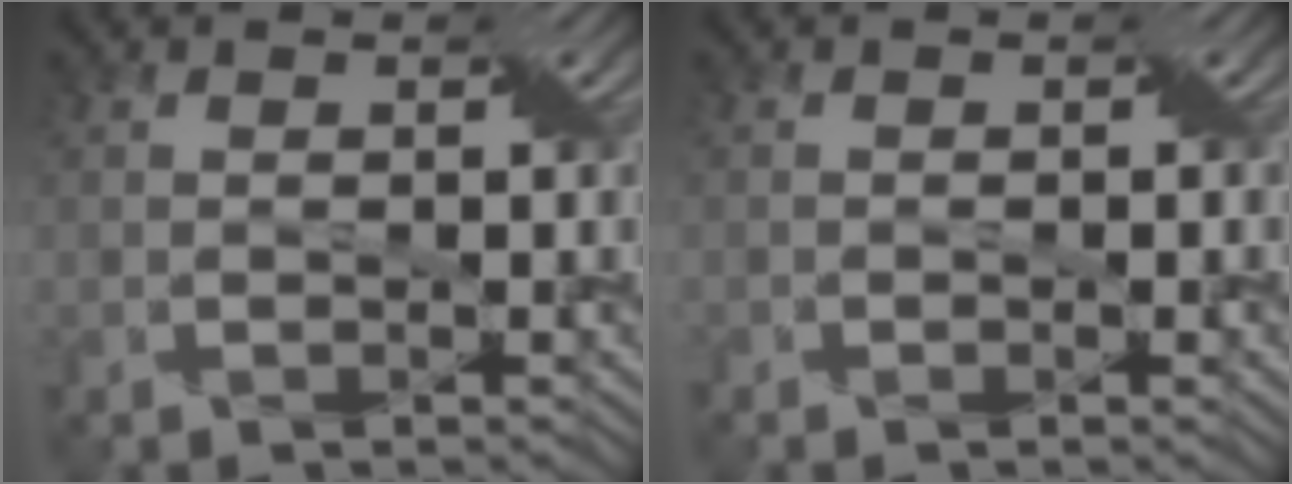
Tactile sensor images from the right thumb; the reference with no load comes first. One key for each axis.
{"total": 1.3, "fx": -0.7, "fy": 0.6, "fz": 0.9, "tx": -0.013, "ty": 0.000, "tz": -0.012}